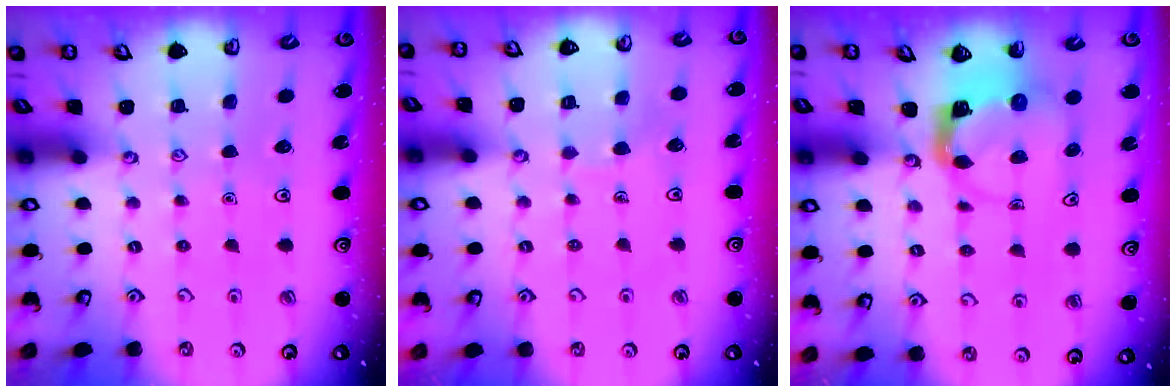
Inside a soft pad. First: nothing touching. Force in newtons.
{"total": 3.4, "press": 3.4, "slide": 0.0}
{"total": 3.9, "press": 3.9, "slide": 0.6}